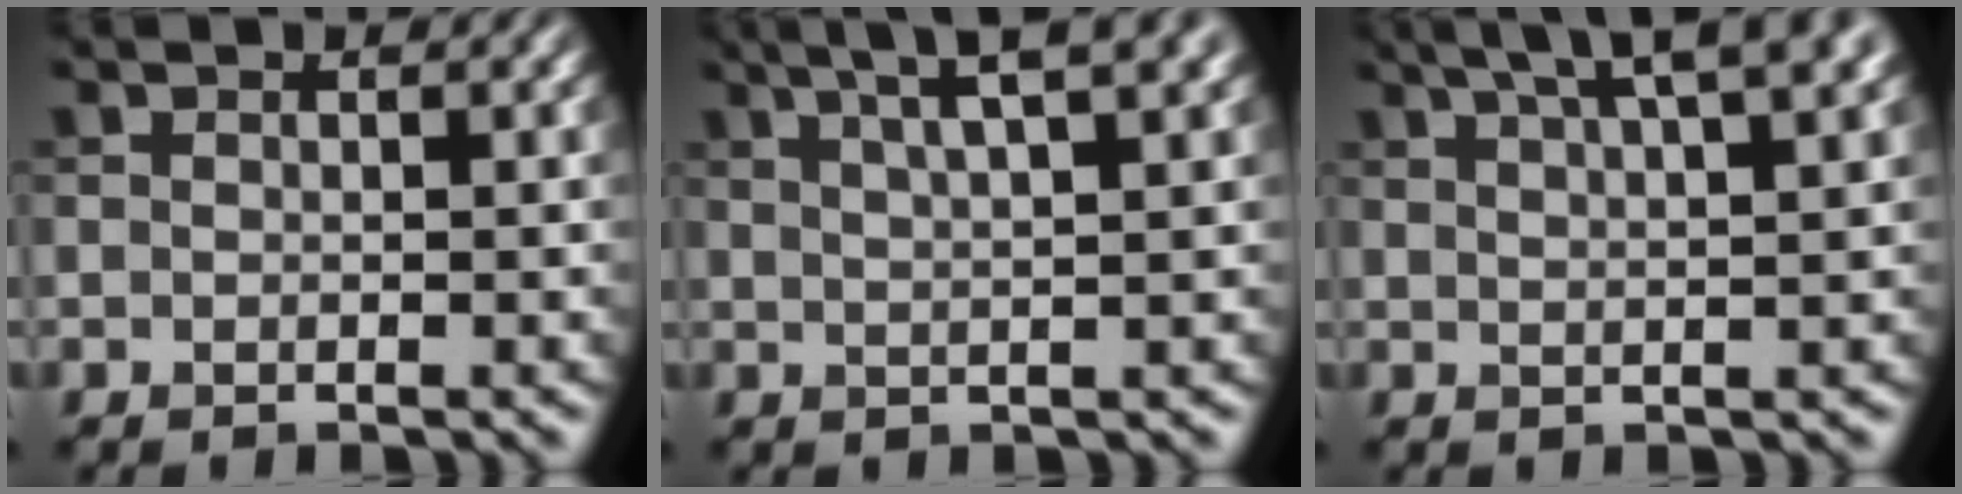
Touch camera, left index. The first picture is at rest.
{"total": 6.0, "force": [3.7, 1.3, 4.5], "torque": [-0.055, 0.022, 0.045]}
{"total": 8.2, "force": [5.3, 2.3, 5.8], "torque": [-0.063, 0.036, 0.050]}